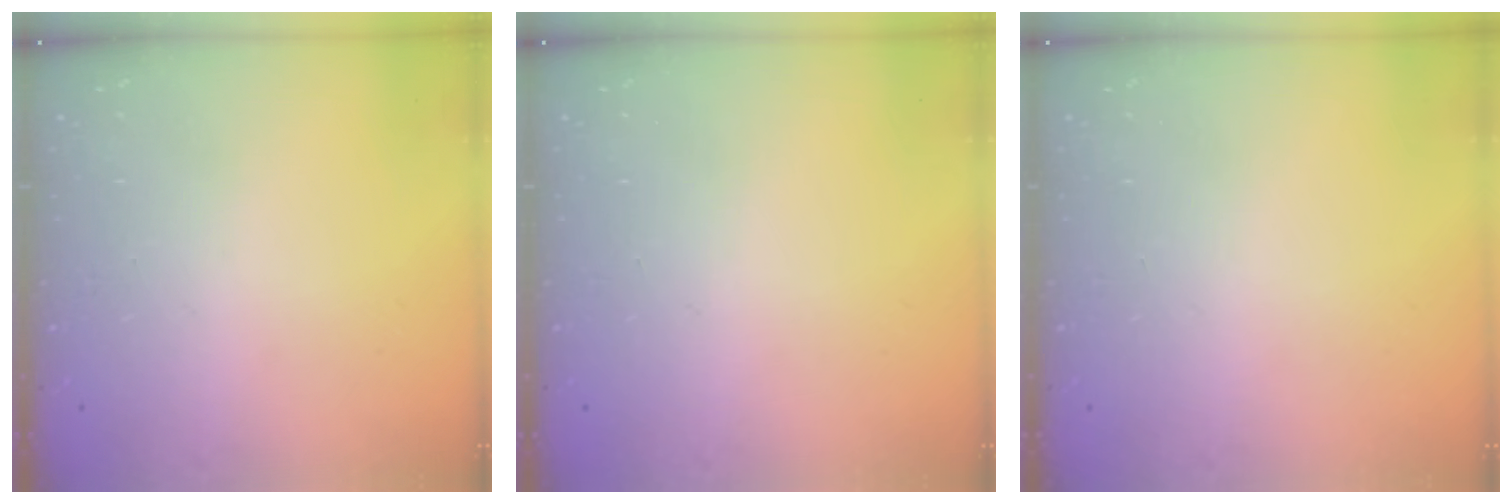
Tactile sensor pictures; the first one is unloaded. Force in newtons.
{"total": 0.0}
{"total": 0.0}